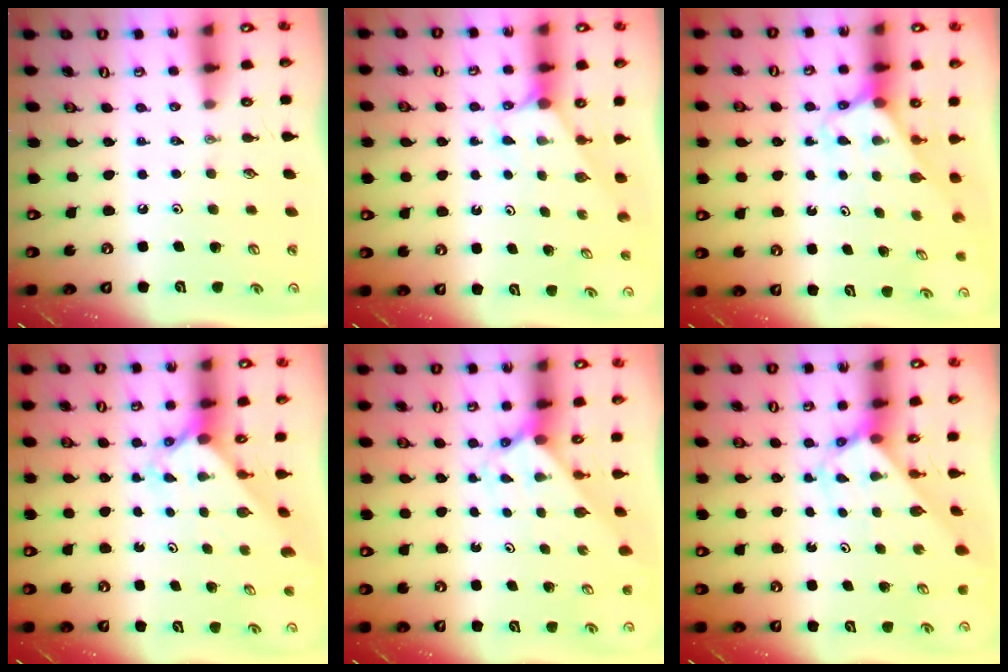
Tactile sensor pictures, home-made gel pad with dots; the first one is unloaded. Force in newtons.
{"total": 2.3, "press": 2.3, "slide": 0.2}
{"total": 2.5, "press": 2.5, "slide": 0.2}
{"total": 2.5, "press": 2.5, "slide": 0.3}
{"total": 2.2, "press": 2.2, "slide": 0.2}
{"total": 2.8, "press": 2.8, "slide": 0.2}